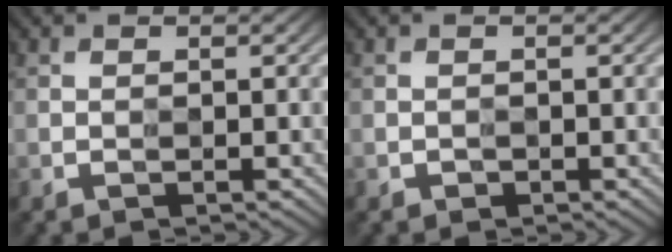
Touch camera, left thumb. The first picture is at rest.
{"total": 0.6, "force": [-0.4, 0.3, 0.2], "torque": [-0.004, -0.001, -0.008]}